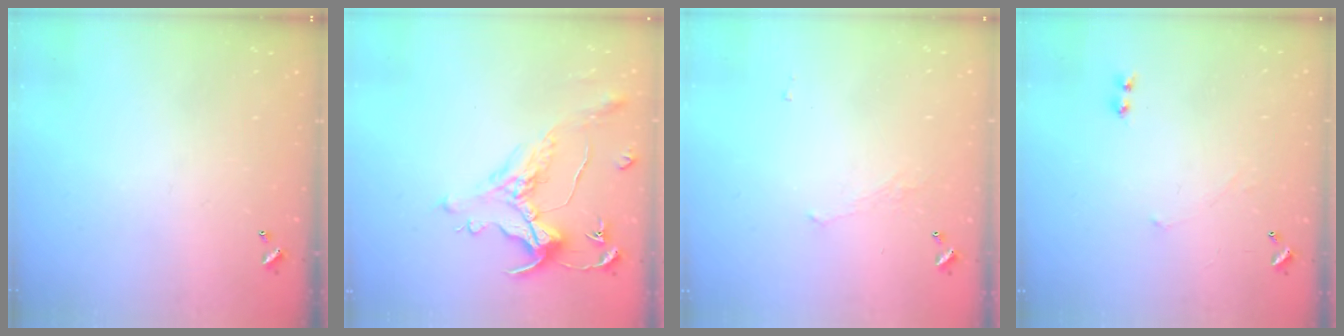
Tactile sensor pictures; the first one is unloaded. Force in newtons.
{"total": 0.9, "press": 0.2, "slide": 0.9}
{"total": 1.1, "press": 0.8, "slide": 0.7}
{"total": 2.4, "press": 2.3, "slide": 0.5}